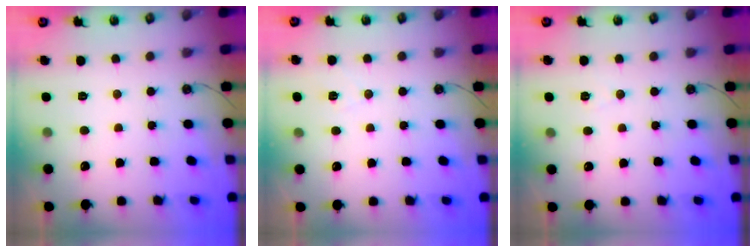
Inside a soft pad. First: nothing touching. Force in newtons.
{"total": 6.9, "press": 5.7, "slide": 3.8}
{"total": 5.4, "press": 3.0, "slide": 4.5}